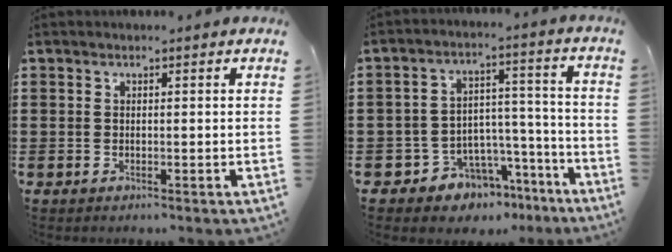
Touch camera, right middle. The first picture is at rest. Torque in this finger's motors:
{"motor_torque": [2.14, 0.00, 0.15, 0.02]}